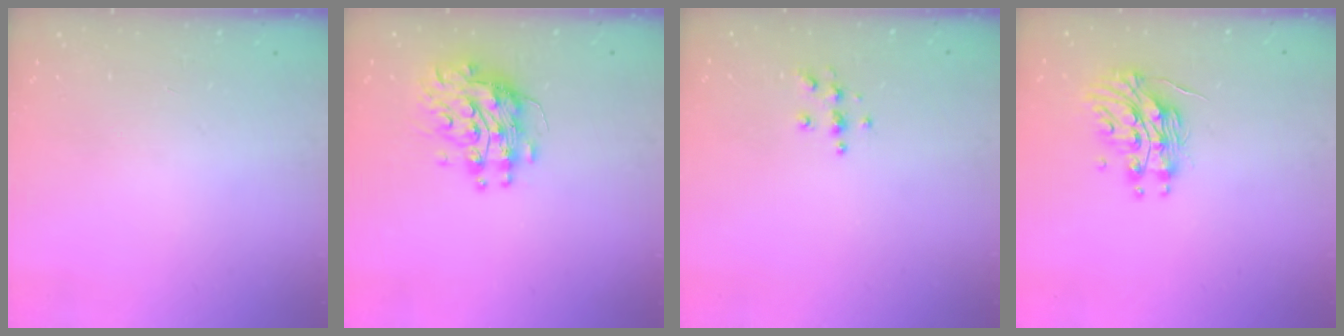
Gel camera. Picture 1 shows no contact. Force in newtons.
{"total": 9.9, "press": 9.9, "slide": 0.9}
{"total": 4.4, "press": 4.4, "slide": 0.3}
{"total": 13.2, "press": 13.2, "slide": 0.8}